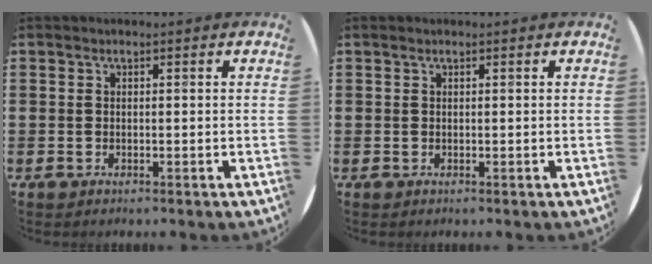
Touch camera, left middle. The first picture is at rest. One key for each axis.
{"total": 0.0}